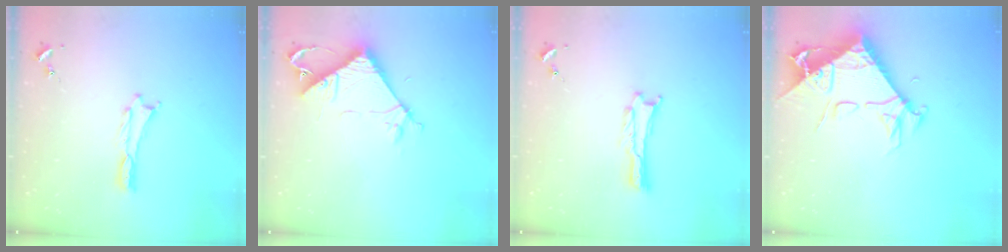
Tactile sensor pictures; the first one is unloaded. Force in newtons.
{"total": 8.0, "press": 8.0, "slide": 0.7}
{"total": 0.0}
{"total": 8.4, "press": 8.3, "slide": 0.9}